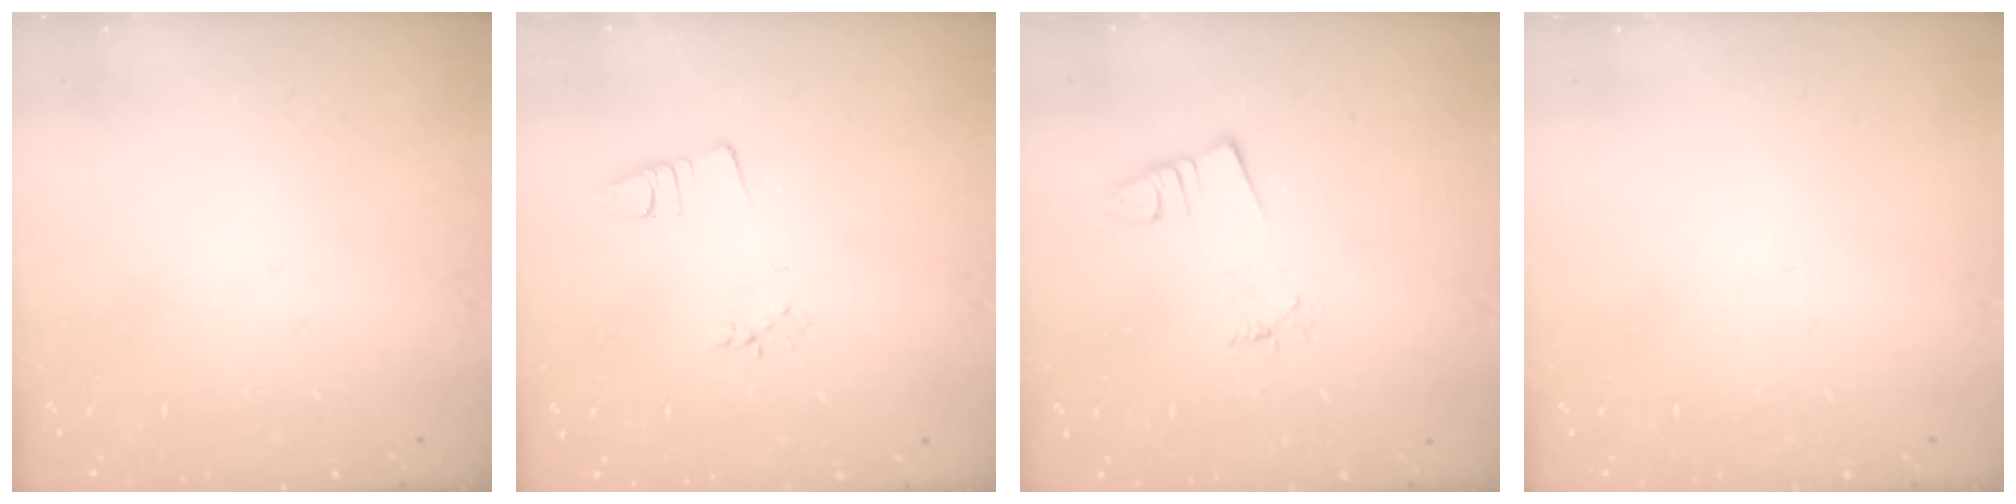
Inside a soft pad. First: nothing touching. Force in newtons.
{"total": 2.2, "press": 1.7, "slide": 1.4}
{"total": 1.1, "press": 1.1, "slide": 0.0}
{"total": 0.0}